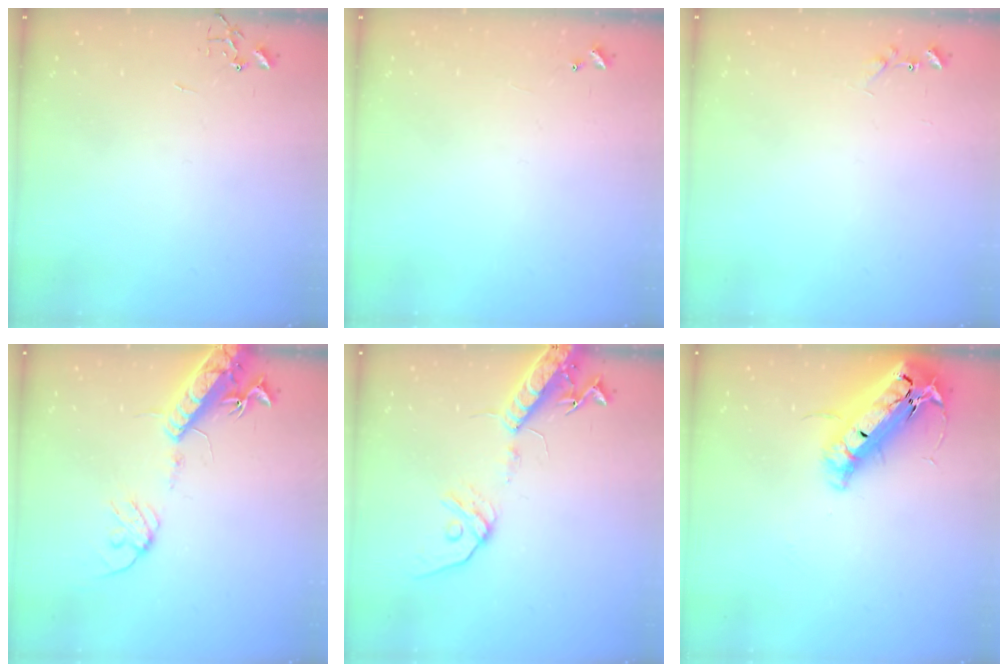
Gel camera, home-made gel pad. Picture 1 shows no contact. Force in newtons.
{"total": 4.7, "press": 4.7, "slide": 0.4}
{"total": 7.1, "press": 7.0, "slide": 0.5}
{"total": 16.1, "press": 15.7, "slide": 3.6}
{"total": 15.4, "press": 15.0, "slide": 3.4}
{"total": 25.0, "press": 24.5, "slide": 4.9}